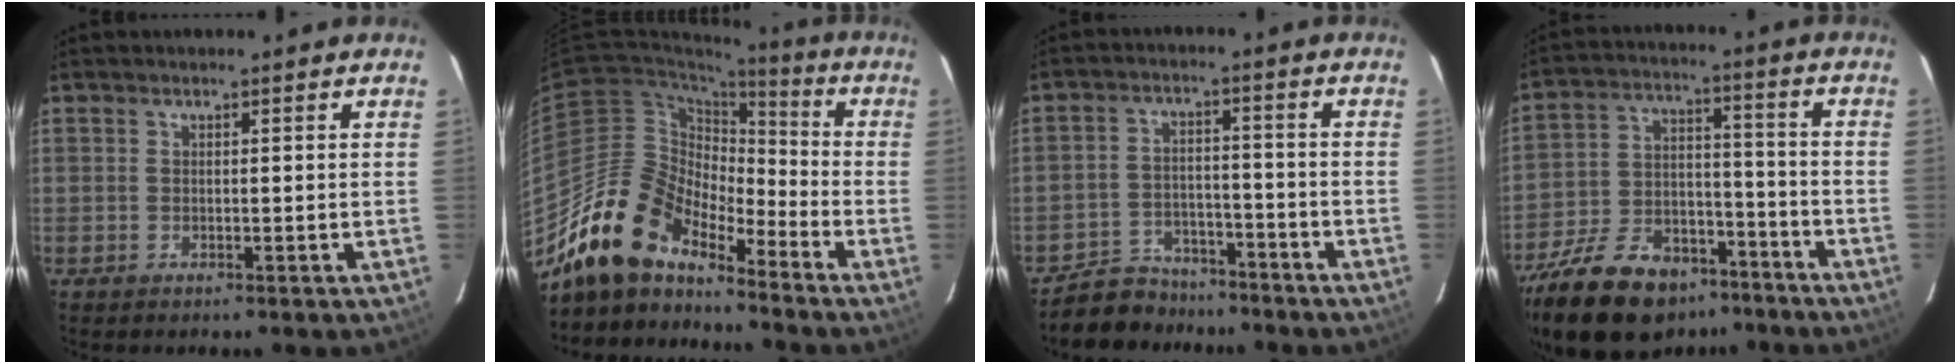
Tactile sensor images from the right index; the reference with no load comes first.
{"total": 15.6, "force": [-13.1, 6.1, 5.8], "torque": [-0.112, 0.013, -0.253]}
{"total": 9.3, "force": [-8.0, 4.4, 1.4], "torque": [-0.053, 0.013, -0.121]}
{"total": 24.1, "force": [-17.2, 12.1, 11.7], "torque": [-0.260, 0.006, -0.270]}